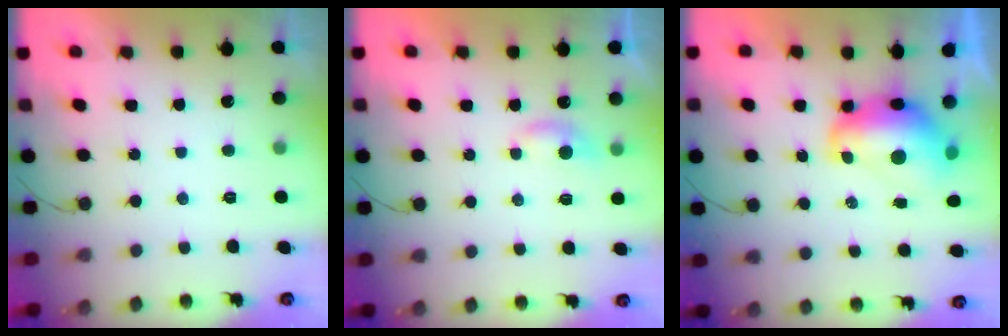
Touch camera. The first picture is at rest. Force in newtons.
{"total": 5.4, "press": 5.4, "slide": 0.6}
{"total": 10.5, "press": 10.5, "slide": 1.1}